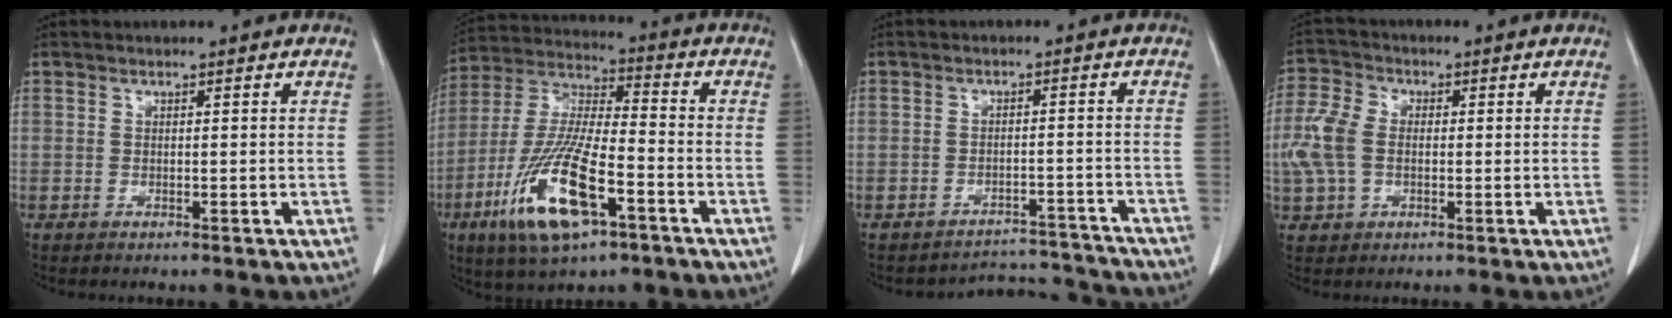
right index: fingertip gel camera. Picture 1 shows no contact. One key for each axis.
{"total": 16.5, "fx": -7.4, "fy": 4.0, "fz": 14.3, "tx": -0.306, "ty": -0.020, "tz": -0.130}
{"total": 6.9, "fx": -6.4, "fy": 1.3, "fz": -2.0, "tx": 0.036, "ty": 0.036, "tz": -0.078}
{"total": 7.4, "fx": -0.5, "fy": 5.1, "fz": 5.3, "tx": -0.149, "ty": 0.016, "tz": -0.012}